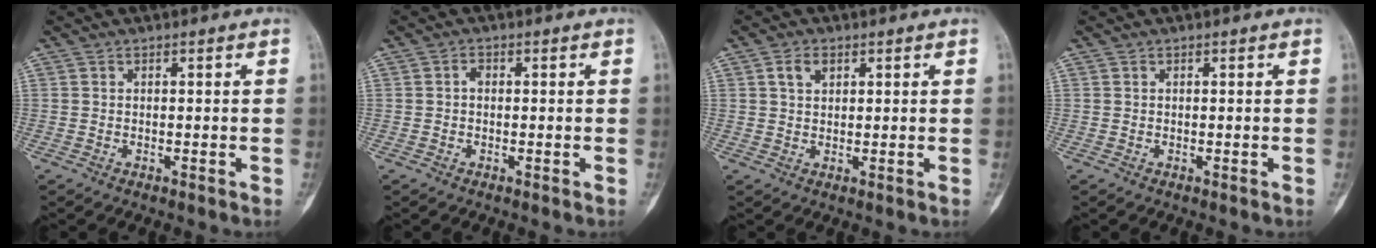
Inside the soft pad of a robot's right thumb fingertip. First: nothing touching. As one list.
[{"total": 1.2, "force": [-0.1, 0.8, 0.8], "torque": [-0.009, 0.003, -0.005]}, {"total": 3.0, "force": [1.2, 2.2, 1.7], "torque": [-0.020, 0.000, 0.021]}, {"total": 0.0}]